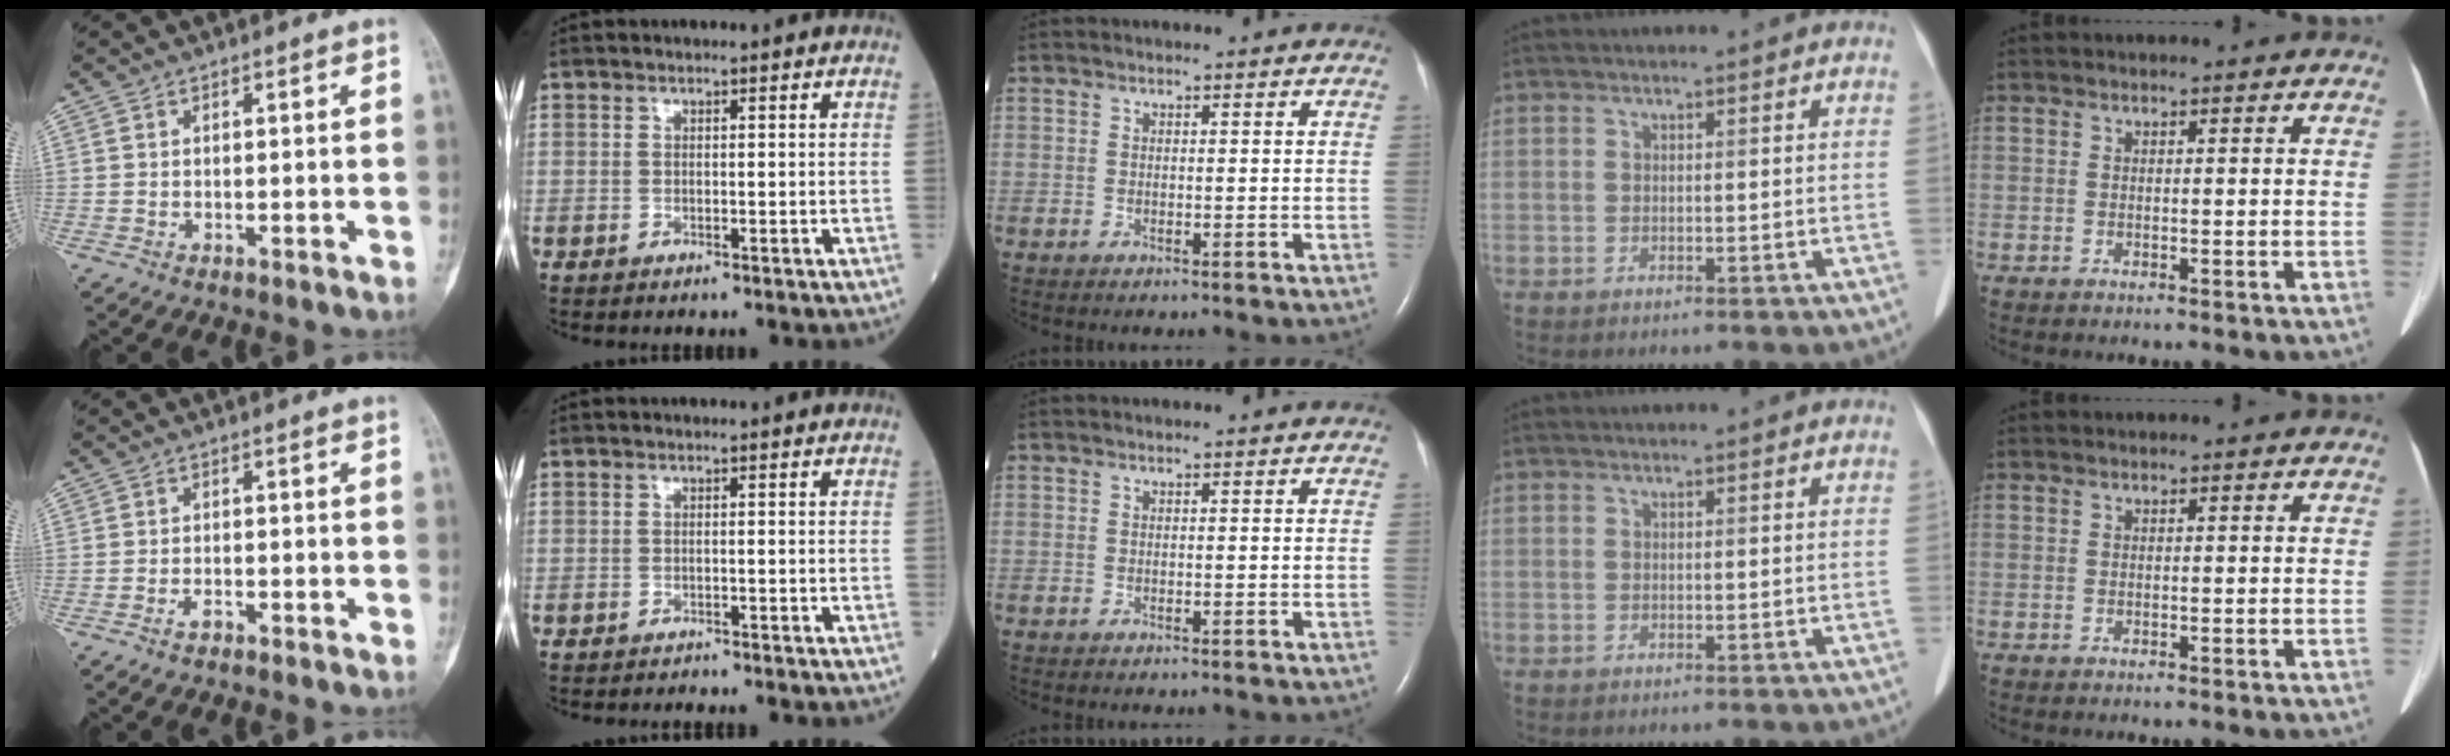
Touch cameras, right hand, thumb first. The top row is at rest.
{"thumb": {"total": 1.5, "force": [-1.2, 0.6, 0.8], "torque": [-0.018, 0.006, -0.023]}, "index": {"total": 0.6, "force": [-0.6, 0.0, -0.1], "torque": [-0.004, -0.003, -0.012]}}